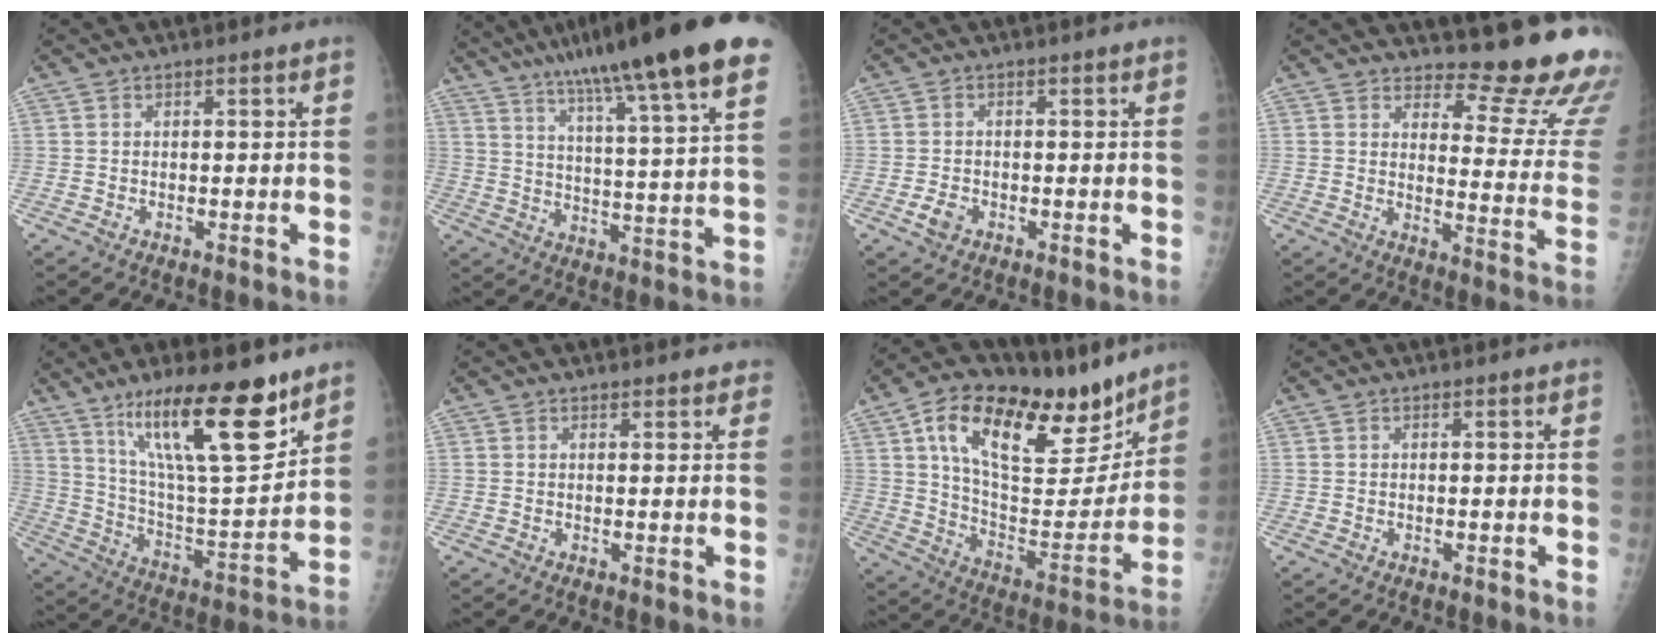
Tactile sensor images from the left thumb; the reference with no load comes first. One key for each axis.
{"total": 25.4, "fx": 17.1, "fy": 2.2, "fz": 18.6, "tx": -0.284, "ty": -0.041, "tz": 0.248}
{"total": 2.7, "fx": -1.1, "fy": 1.9, "fz": 1.5, "tx": -0.024, "ty": 0.001, "tz": -0.018}
{"total": 17.7, "fx": 15.8, "fy": 4.3, "fz": 6.6, "tx": -0.036, "ty": -0.165, "tz": 0.174}
{"total": 22.1, "fx": 14.1, "fy": 5.3, "fz": 16.1, "tx": -0.242, "ty": -0.070, "tz": 0.246}
{"total": 2.2, "fx": 1.9, "fy": 0.9, "fz": 0.6, "tx": 0.012, "ty": -0.002, "tz": 0.016}
{"total": 27.3, "fx": 15.8, "fy": 11.7, "fz": 18.9, "tx": -0.257, "ty": -0.037, "tz": 0.263}
{"total": 0.0}